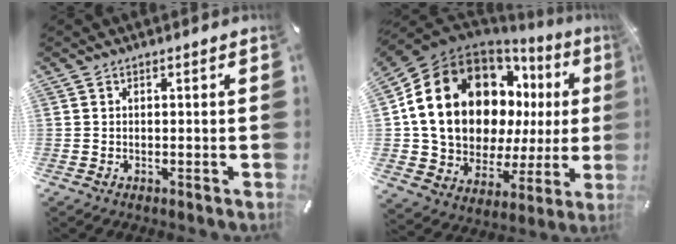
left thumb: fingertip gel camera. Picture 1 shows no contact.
{"total": 23.8, "force": [6.9, 16.5, 15.7], "torque": [-0.292, -0.041, 0.147]}